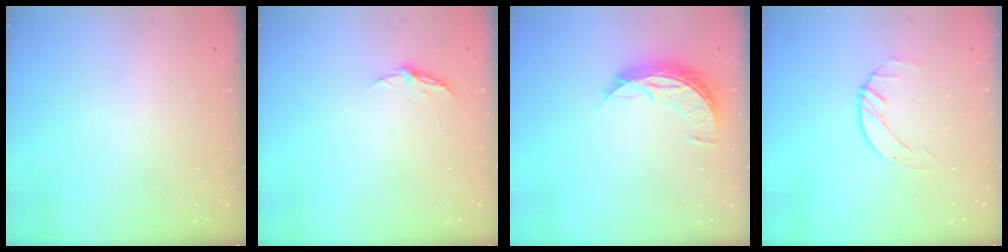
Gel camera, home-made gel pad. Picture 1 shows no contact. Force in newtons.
{"total": 3.8, "press": 3.8, "slide": 0.3}
{"total": 8.2, "press": 8.1, "slide": 0.3}
{"total": 2.1, "press": 2.0, "slide": 0.3}